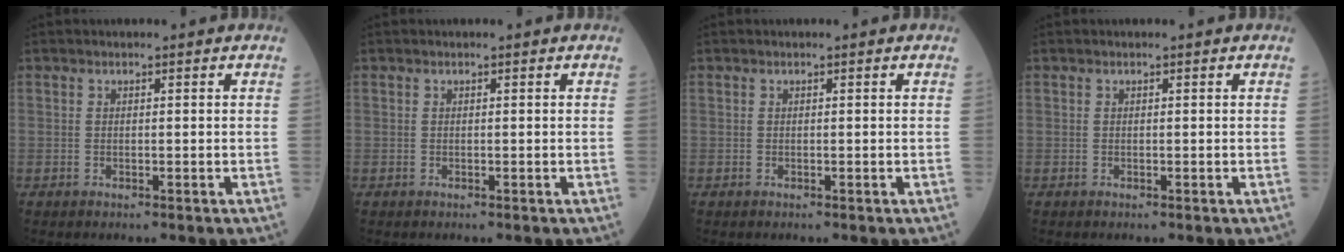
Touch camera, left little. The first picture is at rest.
{"total": 0.0}
{"total": 0.0}
{"total": 0.0}